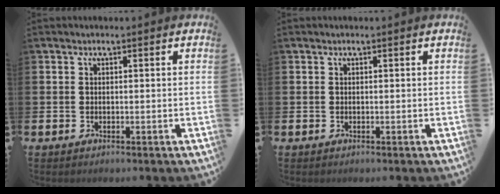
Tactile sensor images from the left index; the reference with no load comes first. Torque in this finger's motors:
{"motor_torque": [0.06, 0.06, -0.01, 0.00]}